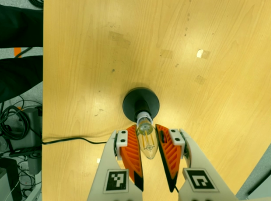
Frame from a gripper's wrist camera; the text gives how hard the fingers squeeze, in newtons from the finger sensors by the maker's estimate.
{"total": 13.7, "left": 15.0, "right": 12.4}